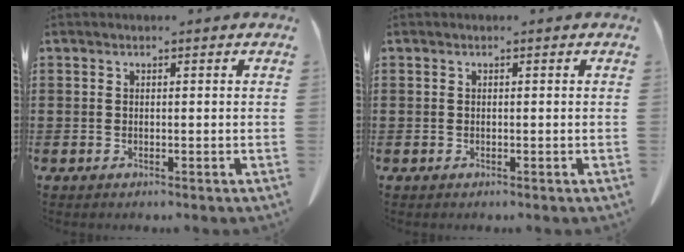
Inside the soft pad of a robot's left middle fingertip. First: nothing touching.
{"total": 0.0}